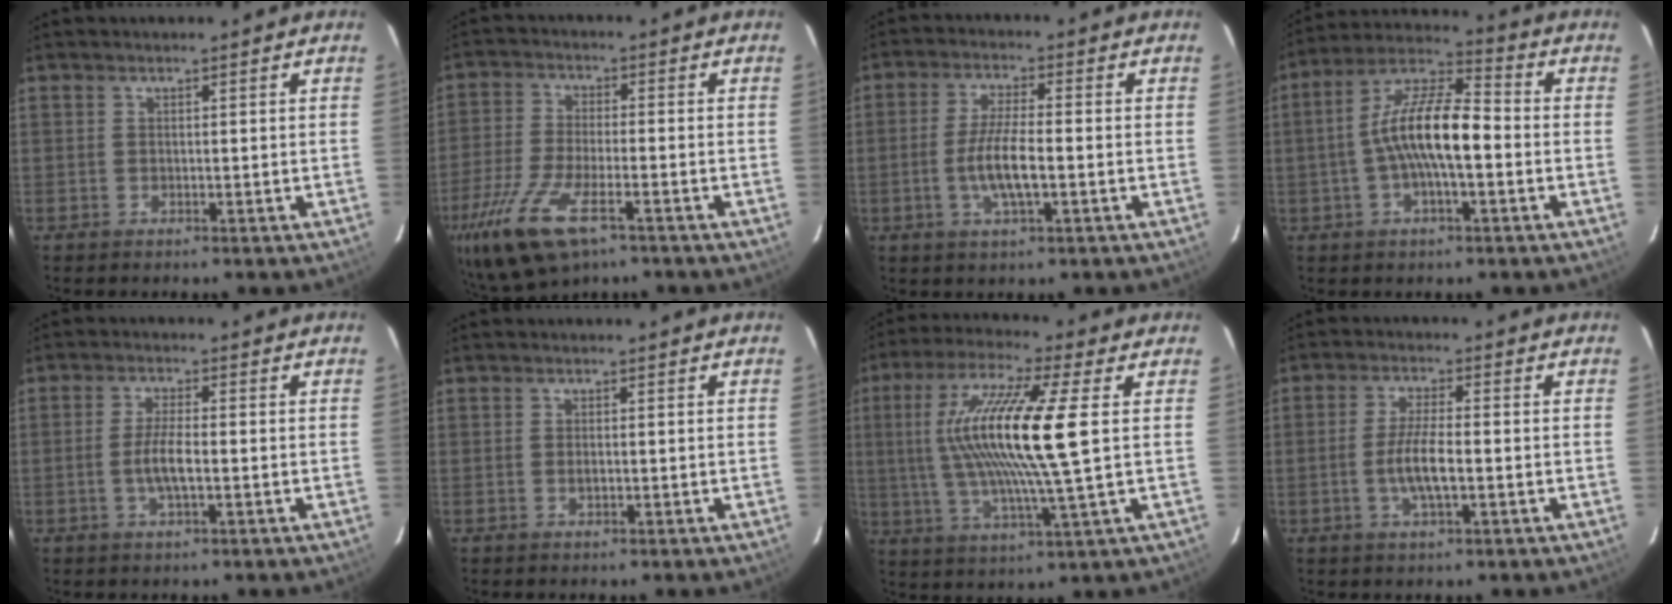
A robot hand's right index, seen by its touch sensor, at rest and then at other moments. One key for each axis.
{"total": 16.9, "fx": -9.5, "fy": 6.6, "fz": 12.3, "tx": -0.273, "ty": -0.049, "tz": -0.177}
{"total": 7.3, "fx": -1.8, "fy": 1.6, "fz": 6.9, "tx": -0.137, "ty": -0.004, "tz": -0.036}
{"total": 12.6, "fx": -1.9, "fy": 3.7, "fz": 11.9, "tx": -0.231, "ty": 0.015, "tz": -0.043}
{"total": 4.7, "fx": -1.2, "fy": 0.9, "fz": 4.4, "tx": -0.086, "ty": -0.003, "tz": -0.021}
{"total": 0.9, "fx": -0.2, "fy": 0.4, "fz": 0.8, "tx": -0.015, "ty": -0.001, "tz": -0.004}
{"total": 17.4, "fx": 2.2, "fy": 1.0, "fz": 17.2, "tx": -0.325, "ty": 0.003, "tz": 0.039}
{"total": 6.2, "fx": -1.5, "fy": 1.3, "fz": 5.9, "tx": -0.115, "ty": -0.003, "tz": -0.029}